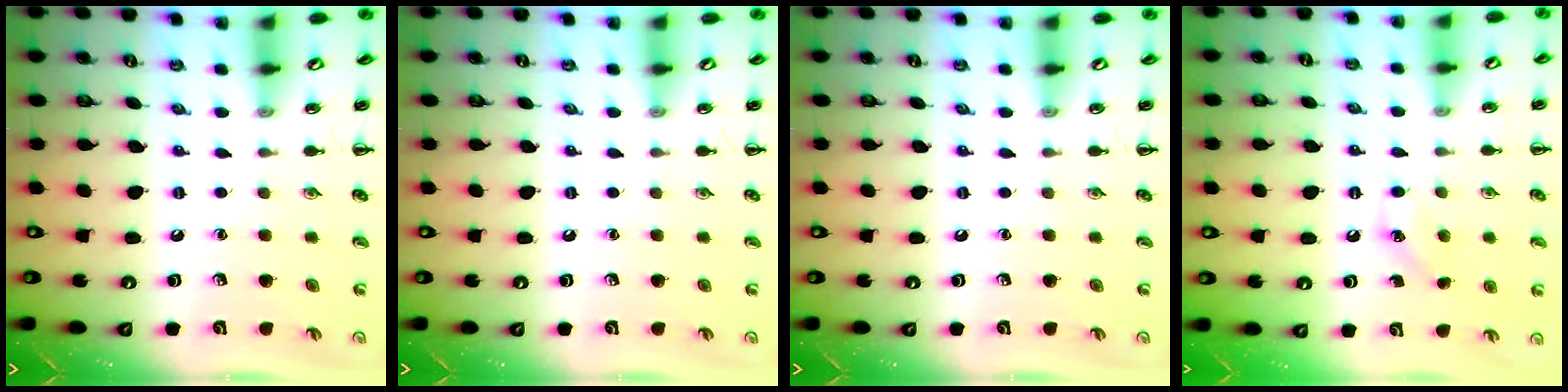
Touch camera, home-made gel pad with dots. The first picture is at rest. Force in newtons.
{"total": 0.0}
{"total": 0.0}
{"total": 6.6, "press": 6.4, "slide": 1.8}